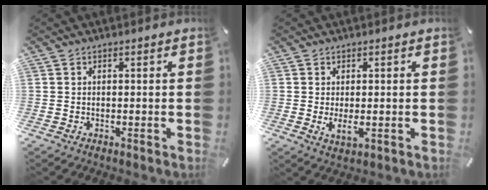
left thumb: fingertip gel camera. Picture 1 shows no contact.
{"total": 3.9, "force": [-0.4, 1.6, 3.5], "torque": [-0.073, -0.011, -0.012]}